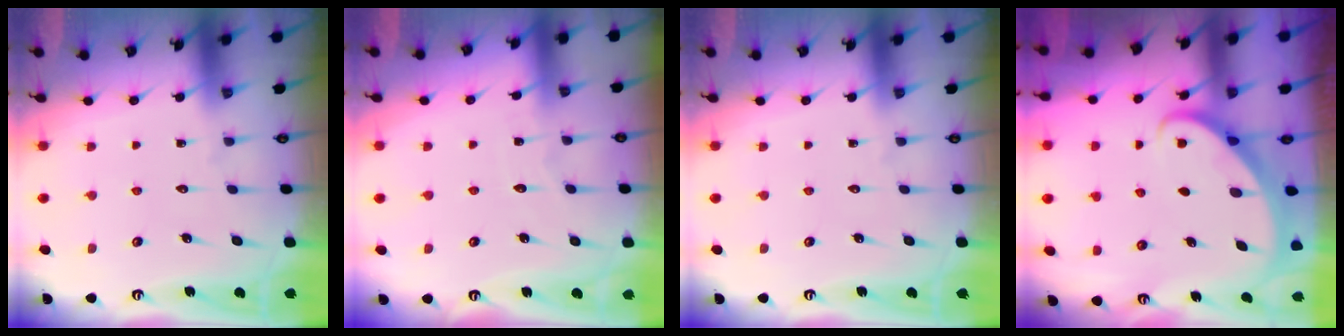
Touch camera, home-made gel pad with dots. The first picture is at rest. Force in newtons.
{"total": 2.9, "press": 2.9, "slide": 0.3}
{"total": 0.0}
{"total": 2.5, "press": 2.5, "slide": 0.3}